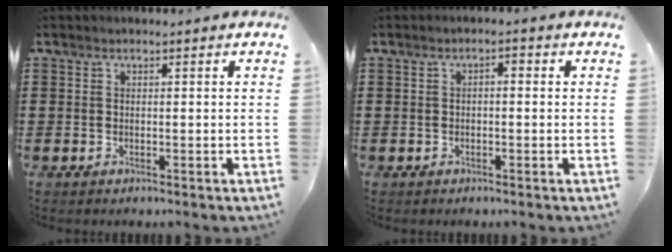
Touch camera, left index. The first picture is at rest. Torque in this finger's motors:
{"motor_torque": [0.30, 0.19, 0.06, 0.03]}